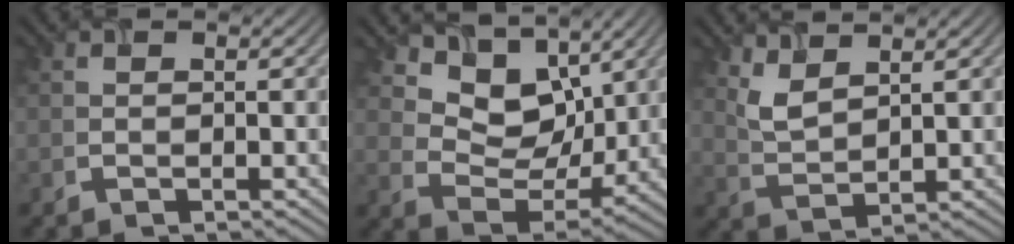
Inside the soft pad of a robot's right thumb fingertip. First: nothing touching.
{"total": 9.8, "force": [5.6, 6.1, 5.2], "torque": [-0.110, -0.012, 0.104]}
{"total": 3.9, "force": [2.8, 1.4, 2.4], "torque": [-0.070, -0.005, 0.065]}